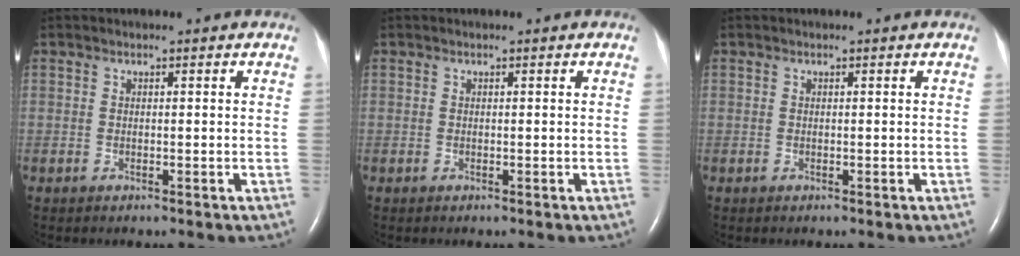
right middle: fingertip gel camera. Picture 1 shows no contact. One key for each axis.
{"total": 0.0}
{"total": 0.0}